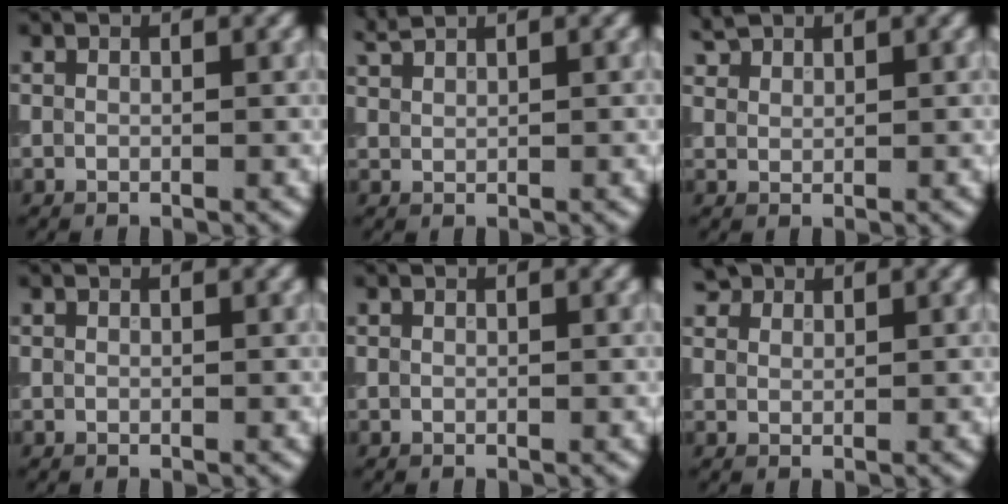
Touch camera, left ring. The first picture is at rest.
{"total": 1.5, "force": [1.4, 0.1, 0.4], "torque": [-0.011, 0.003, 0.034]}
{"total": 1.8, "force": [1.6, 0.7, 0.3], "torque": [-0.010, 0.009, 0.037]}
{"total": 0.0}
{"total": 0.0}
{"total": 2.2, "force": [1.8, 1.1, 0.6], "torque": [-0.017, -0.002, 0.038]}